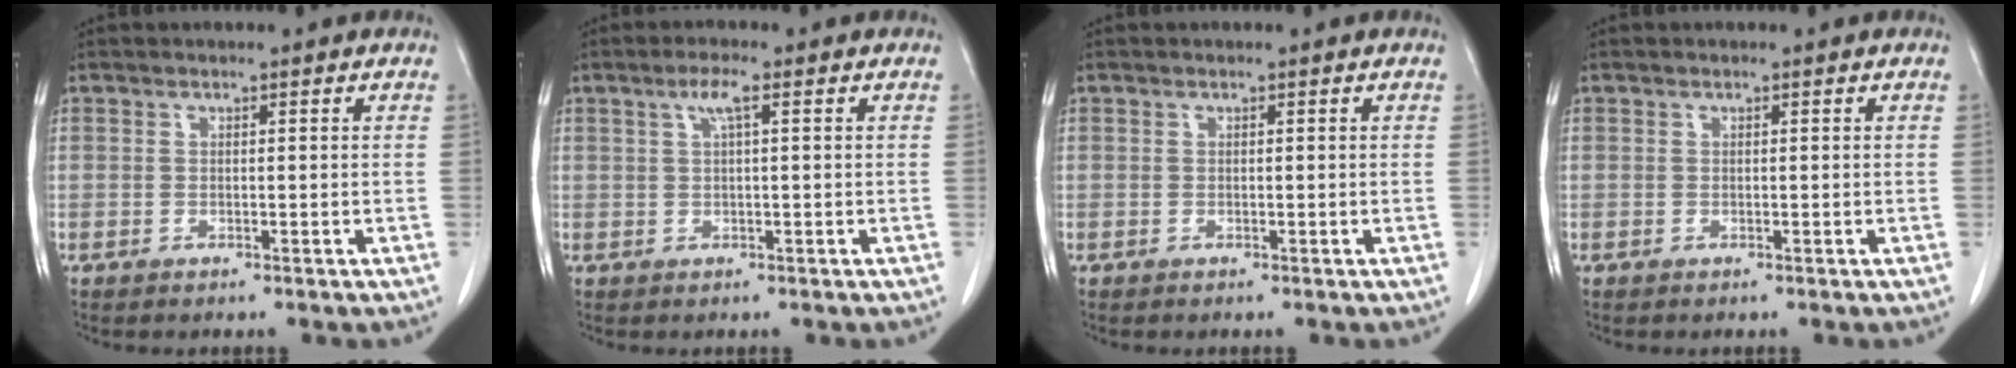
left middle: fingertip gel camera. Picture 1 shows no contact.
{"total": 2.5, "force": [1.0, 0.2, 2.3], "torque": [-0.049, 0.008, 0.019]}
{"total": 0.0}
{"total": 0.0}